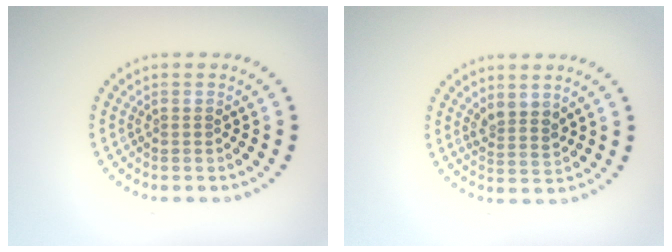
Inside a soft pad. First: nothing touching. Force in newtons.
{"total": 2.1, "press": 1.7, "slide": 1.3}